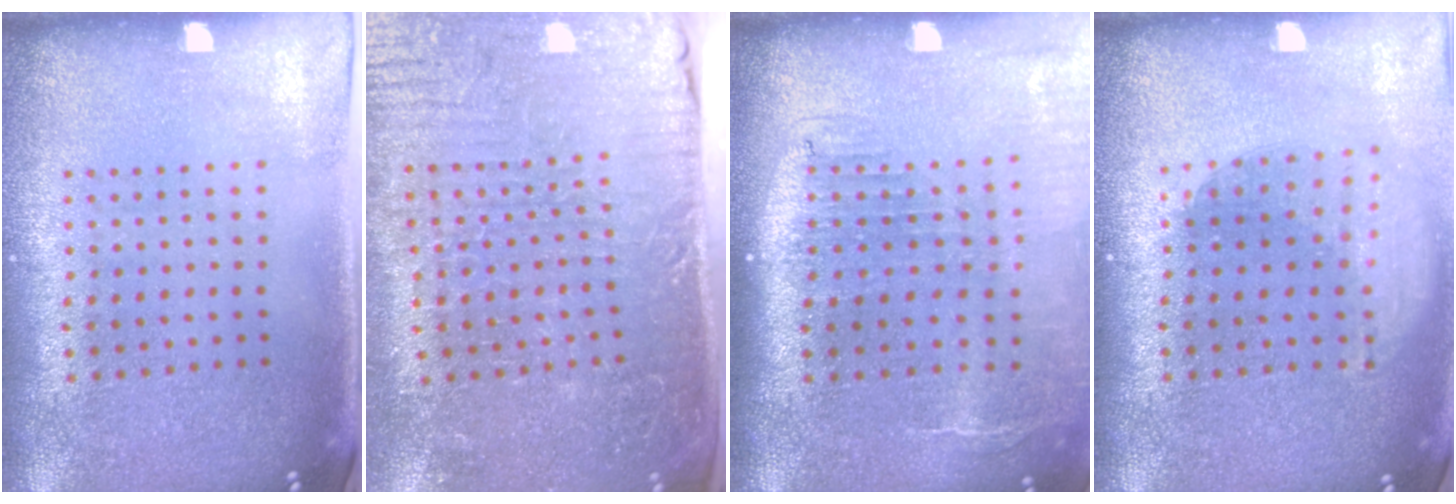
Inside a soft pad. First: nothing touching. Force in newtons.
{"total": 4.4, "press": 4.3, "slide": 0.7}
{"total": 2.1, "press": 1.7, "slide": 1.2}
{"total": 1.6, "press": 1.2, "slide": 1.0}